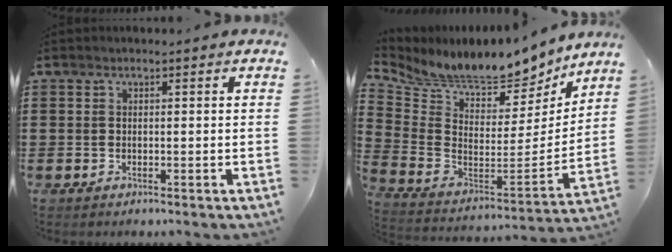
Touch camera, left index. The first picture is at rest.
{"total": 7.7, "force": [7.3, 1.3, 2.2], "torque": [-0.072, -0.066, 0.121]}